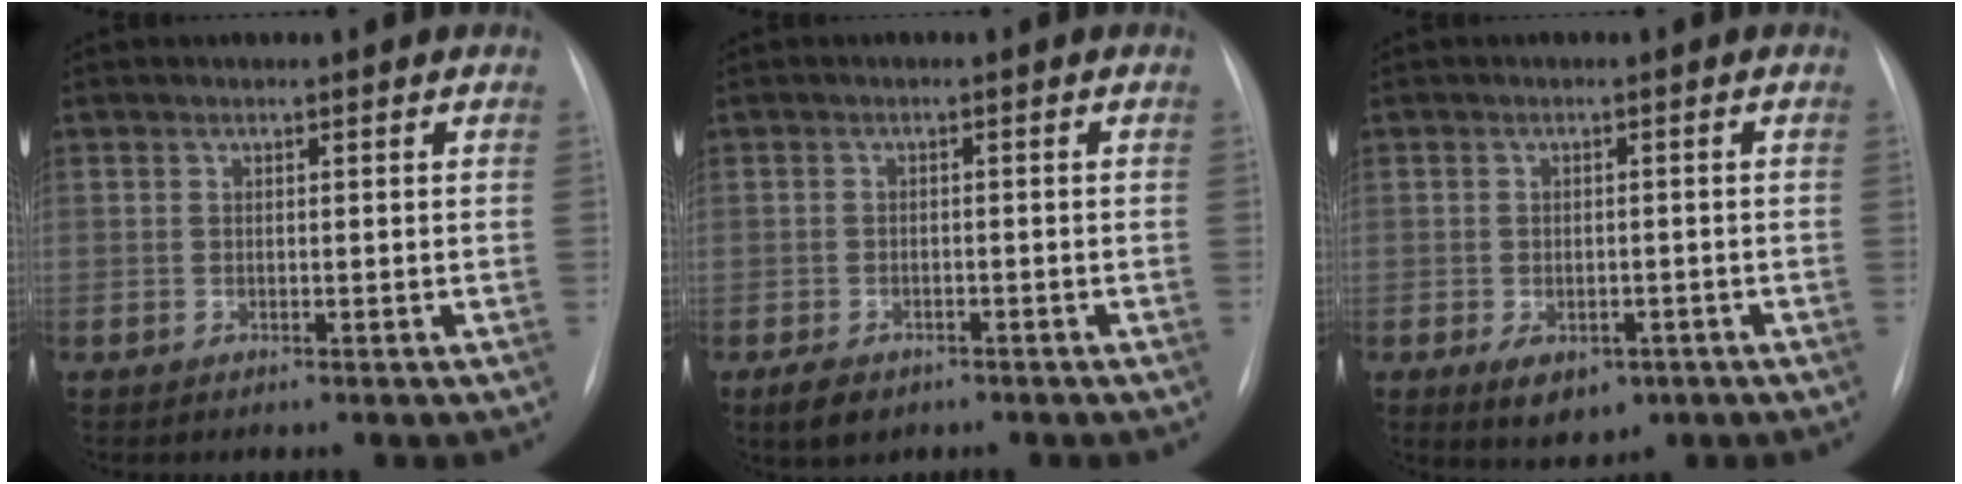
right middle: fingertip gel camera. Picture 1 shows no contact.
{"total": 4.0, "force": [-2.6, 2.3, 1.9], "torque": [-0.034, -0.002, -0.036]}
{"total": 5.8, "force": [-2.9, 3.6, 3.6], "torque": [-0.050, -0.004, -0.029]}